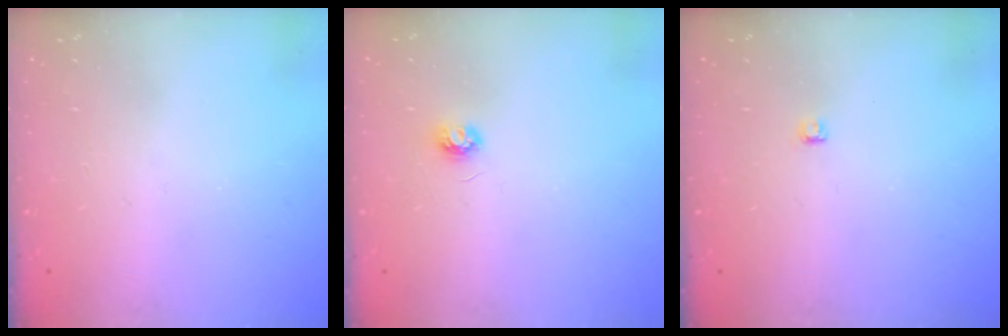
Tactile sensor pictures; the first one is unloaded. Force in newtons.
{"total": 3.5, "press": 3.4, "slide": 0.3}
{"total": 2.8, "press": 2.7, "slide": 0.3}